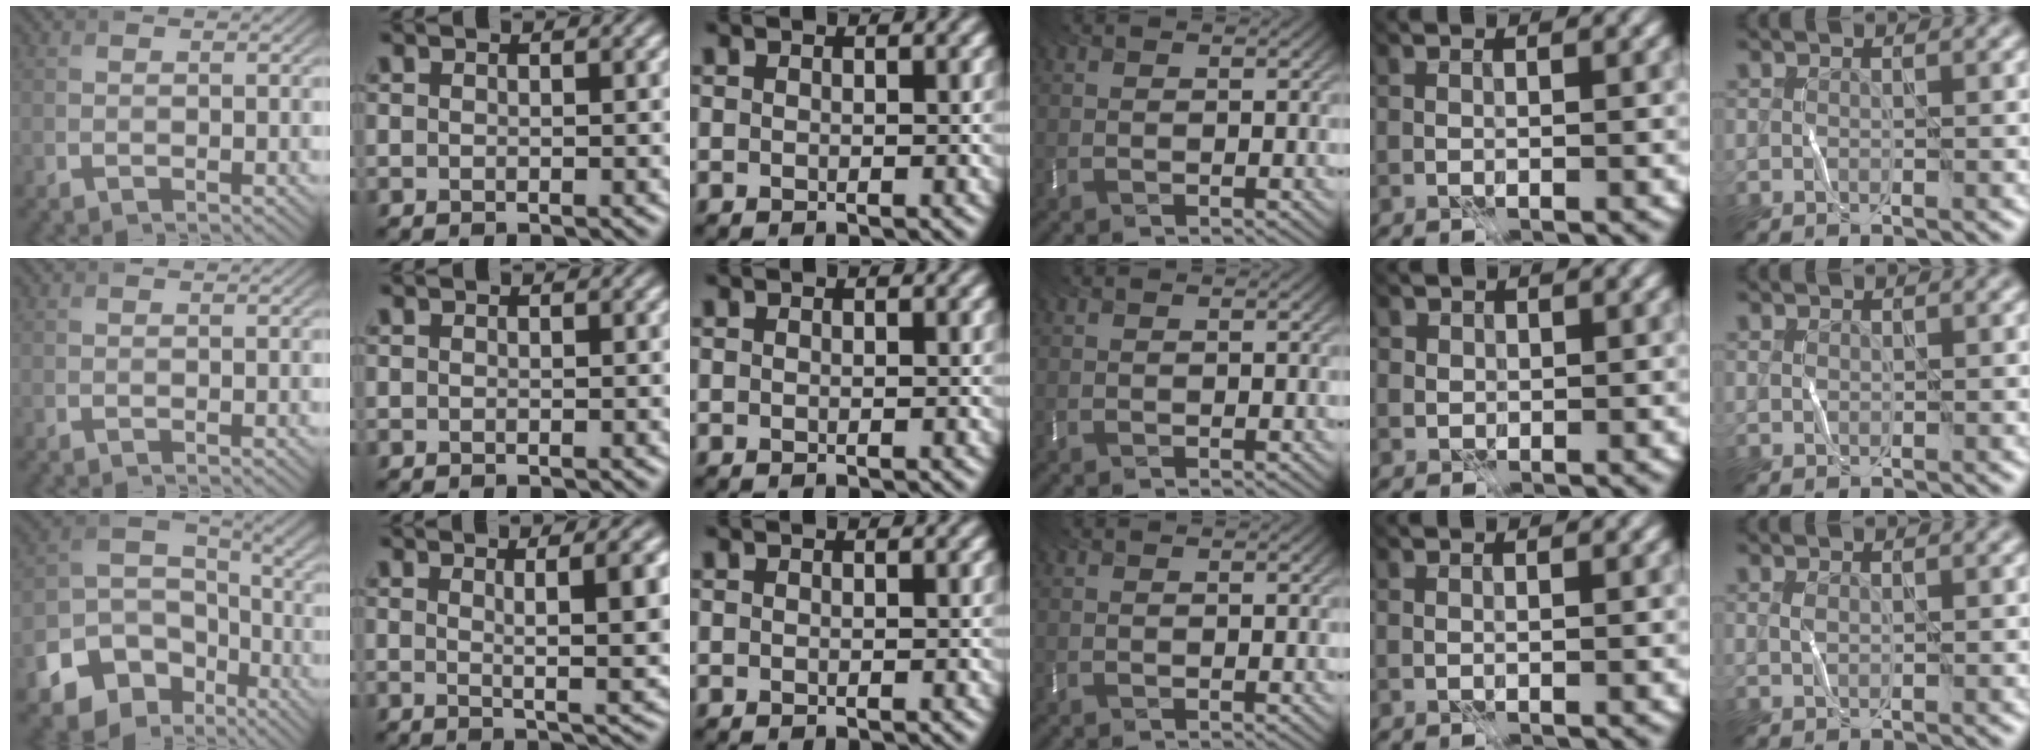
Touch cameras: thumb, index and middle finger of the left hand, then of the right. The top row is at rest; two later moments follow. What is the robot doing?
{"motion": "fold", "object": "bubble wrap"}